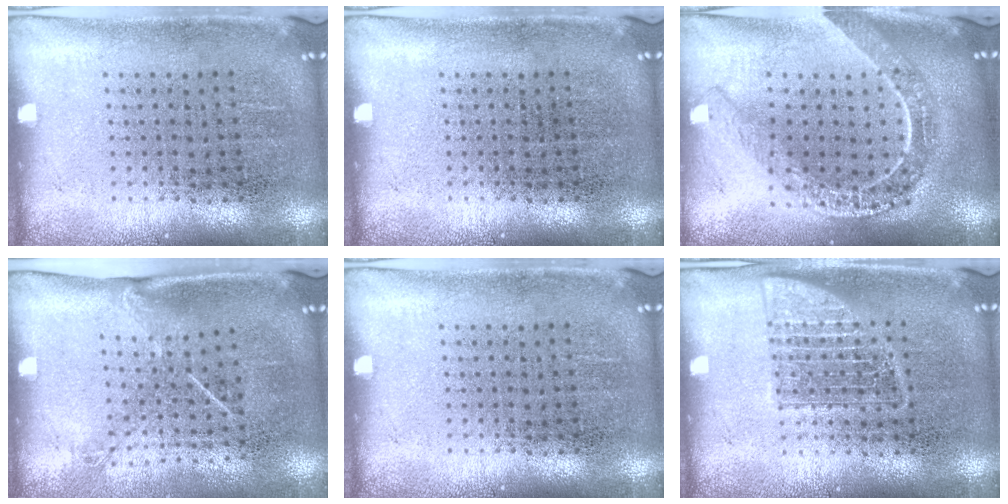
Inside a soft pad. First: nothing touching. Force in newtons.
{"total": 0.0}
{"total": 2.2, "press": 1.8, "slide": 1.2}
{"total": 1.5, "press": 1.0, "slide": 1.1}
{"total": 0.0}
{"total": 2.3, "press": 2.3, "slide": 0.3}